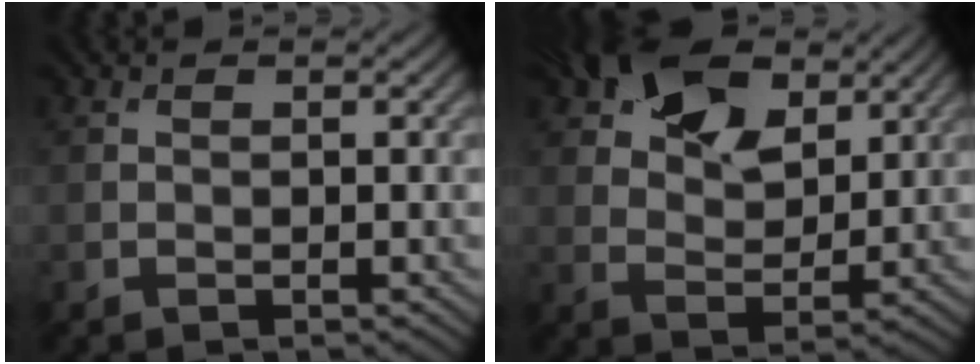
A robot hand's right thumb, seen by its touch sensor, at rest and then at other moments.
{"total": 11.3, "force": [6.4, 6.5, 6.7], "torque": [-0.138, 0.012, 0.111]}